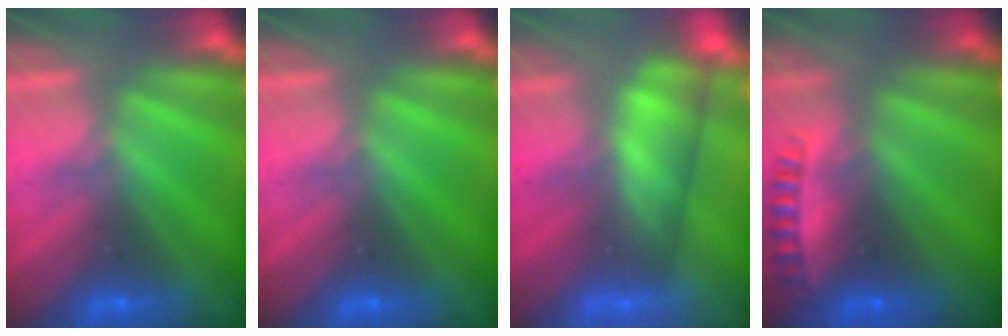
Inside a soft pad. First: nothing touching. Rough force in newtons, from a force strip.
{"total": 0.0}
{"total": 4.7}
{"total": 2.6}